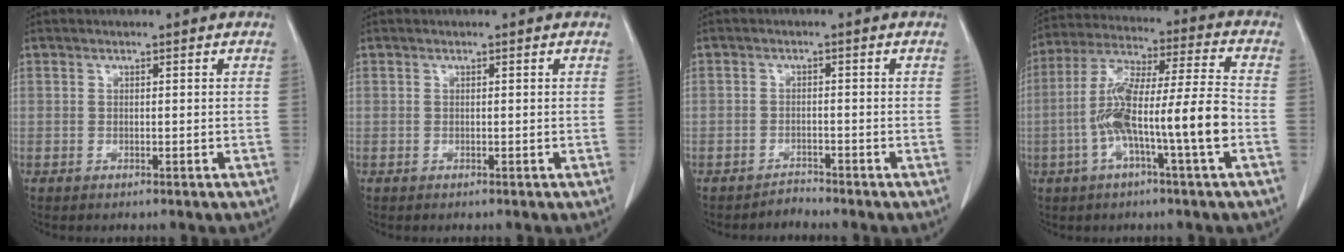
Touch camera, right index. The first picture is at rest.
{"total": 0.0}
{"total": 1.6, "force": [-1.5, 0.2, -0.6], "torque": [0.019, -0.004, -0.026]}
{"total": 14.0, "force": [-3.7, 0.4, 13.4], "torque": [-0.260, 0.017, -0.069]}